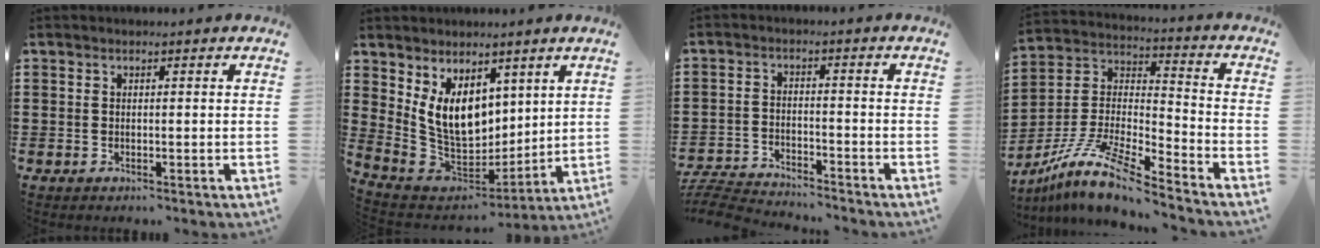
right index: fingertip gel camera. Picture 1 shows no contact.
{"total": 10.1, "force": [3.6, 7.3, 6.0], "torque": [-0.151, -0.016, 0.070]}
{"total": 5.1, "force": [-5.1, 0.3, 0.5], "torque": [-0.029, -0.002, -0.111]}
{"total": 11.4, "force": [-9.7, 0.9, 6.0], "torque": [-0.135, 0.003, -0.201]}